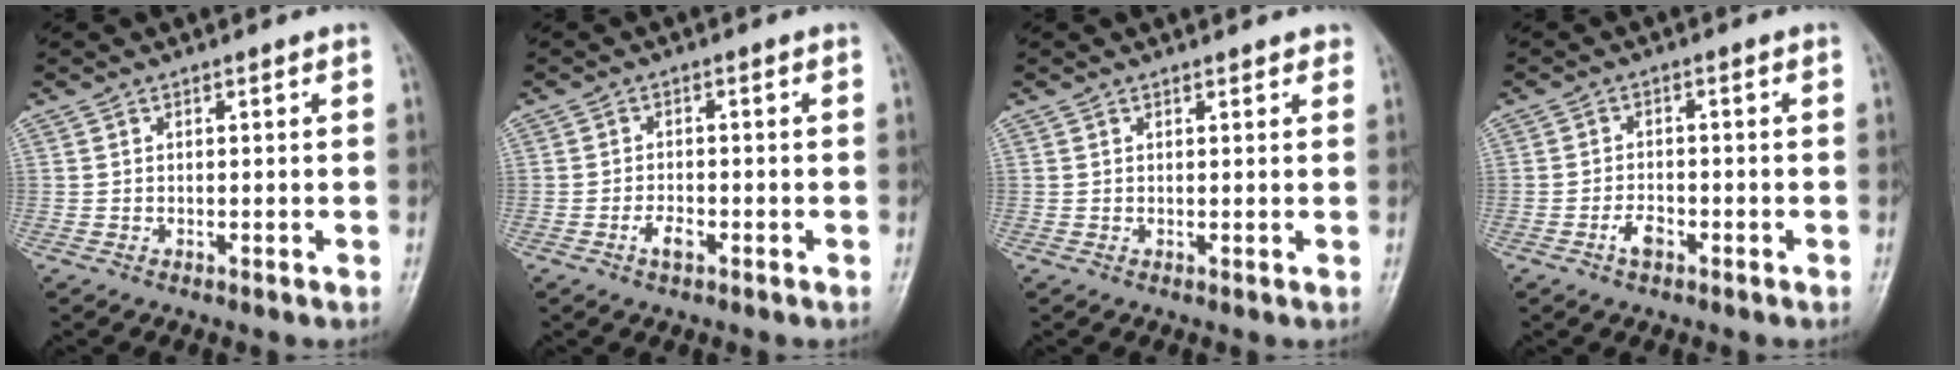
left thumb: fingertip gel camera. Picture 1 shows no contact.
{"total": 2.6, "force": [-1.3, 1.3, 1.8], "torque": [-0.033, 0.007, -0.023]}
{"total": 1.6, "force": [1.4, 0.6, 0.6], "torque": [0.004, -0.002, 0.013]}
{"total": 2.9, "force": [-1.5, 1.6, 1.8], "torque": [-0.032, 0.011, -0.028]}